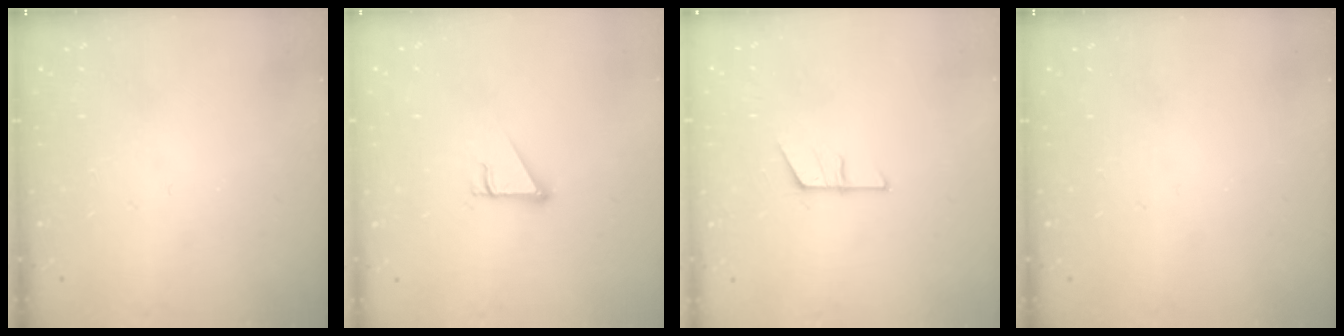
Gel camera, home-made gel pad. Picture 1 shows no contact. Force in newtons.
{"total": 2.5, "press": 2.5, "slide": 0.2}
{"total": 5.1, "press": 5.1, "slide": 0.4}
{"total": 0.0}